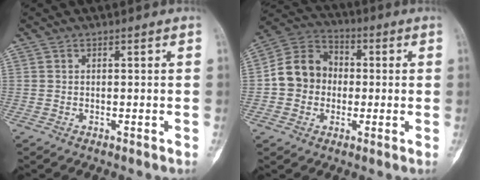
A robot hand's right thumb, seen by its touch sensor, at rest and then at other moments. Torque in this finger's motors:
{"motor_torque": [0.76, 0.77, 0.35, -0.33, 0.04]}